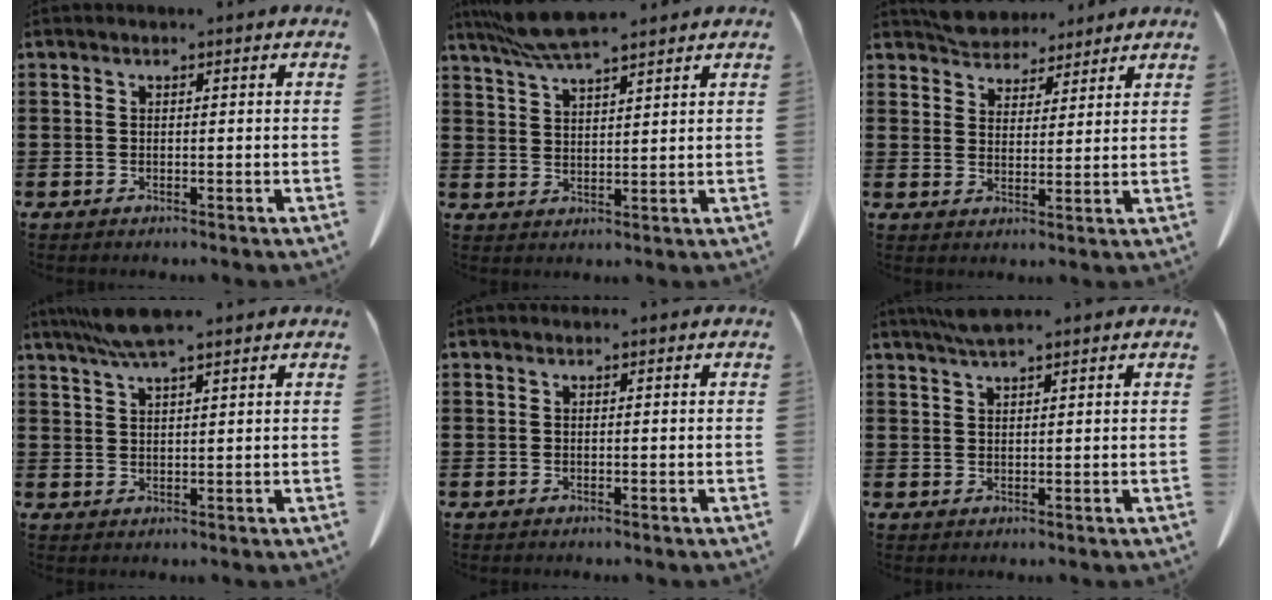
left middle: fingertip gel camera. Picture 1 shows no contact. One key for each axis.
{"total": 6.8, "fx": 5.8, "fy": 0.6, "fz": 3.5, "tx": -0.083, "ty": -0.010, "tz": 0.106}
{"total": 4.7, "fx": 4.4, "fy": 1.6, "fz": 0.2, "tx": -0.022, "ty": -0.009, "tz": 0.084}
{"total": 5.5, "fx": 4.2, "fy": 0.5, "fz": 3.5, "tx": -0.077, "ty": -0.001, "tz": 0.077}
{"total": 0.0}
{"total": 3.4, "fx": 2.6, "fy": 0.5, "fz": 2.1, "tx": -0.047, "ty": 0.005, "tz": 0.048}